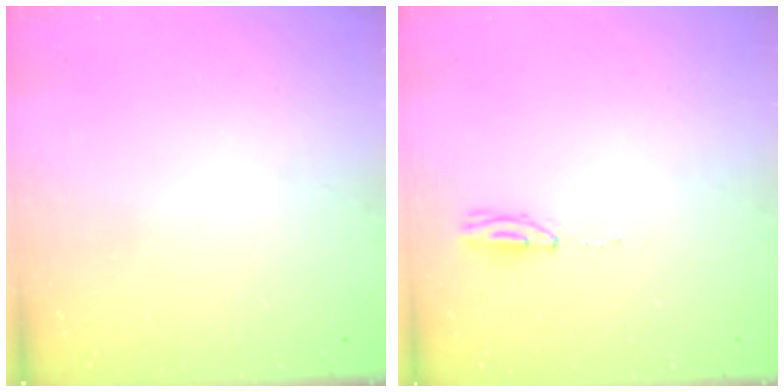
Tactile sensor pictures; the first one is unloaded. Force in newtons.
{"total": 3.3, "press": 2.9, "slide": 1.7}